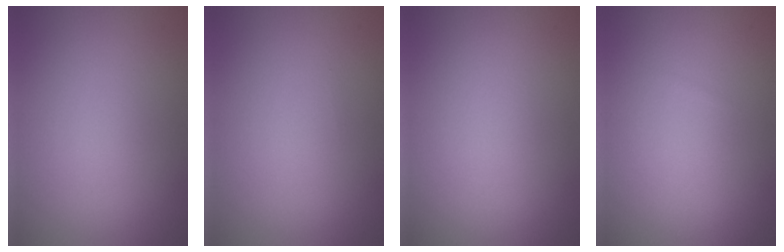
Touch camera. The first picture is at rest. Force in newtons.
{"total": 0.0}
{"total": 0.0}
{"total": 0.0}